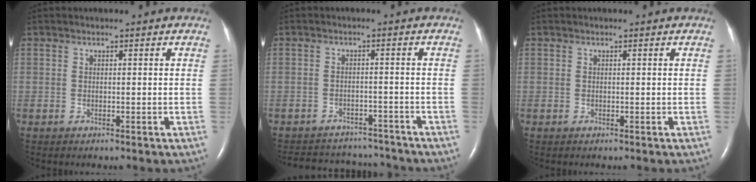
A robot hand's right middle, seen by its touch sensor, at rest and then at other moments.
{"total": 11.7, "force": [-11.1, 3.1, 1.9], "torque": [-0.046, 0.012, -0.144]}
{"total": 0.0}